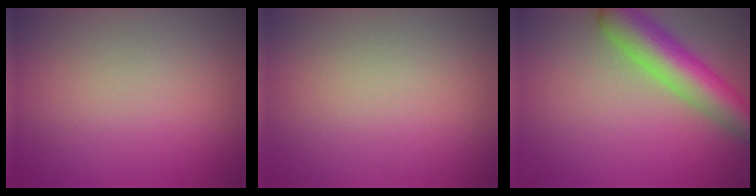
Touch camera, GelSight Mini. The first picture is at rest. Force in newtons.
{"total": 0.0}
{"total": 7.0, "press": 7.0, "slide": 0.2}